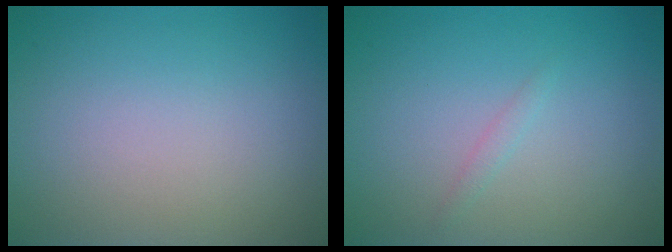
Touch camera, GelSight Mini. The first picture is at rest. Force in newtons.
{"total": 0.6, "press": 0.6, "slide": 0.0}